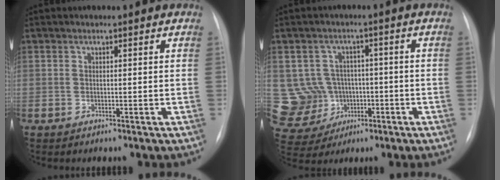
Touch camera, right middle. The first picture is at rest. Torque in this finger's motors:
{"motor_torque": [0.11, -0.13, -0.04, -0.04]}